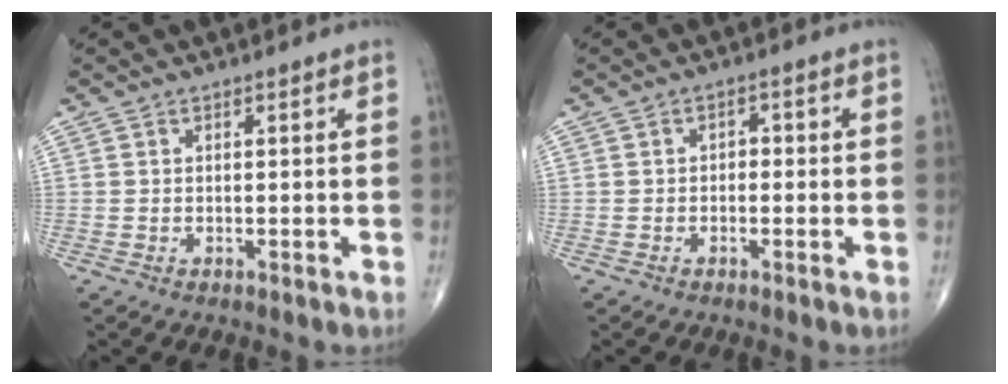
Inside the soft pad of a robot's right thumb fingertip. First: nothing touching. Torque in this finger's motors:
{"motor_torque": [-0.11, 0.04, 0.15, 0.24, 0.03]}